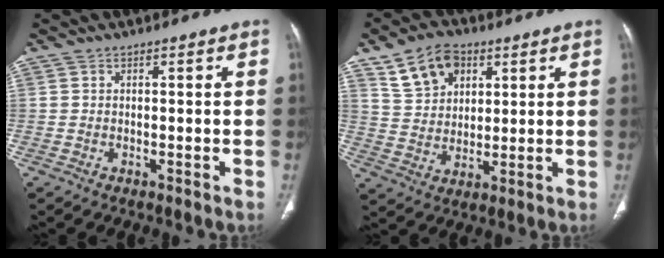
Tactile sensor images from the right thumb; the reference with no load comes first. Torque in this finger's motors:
{"motor_torque": [-0.74, 0.98, 0.39, 1.02, 0.03]}